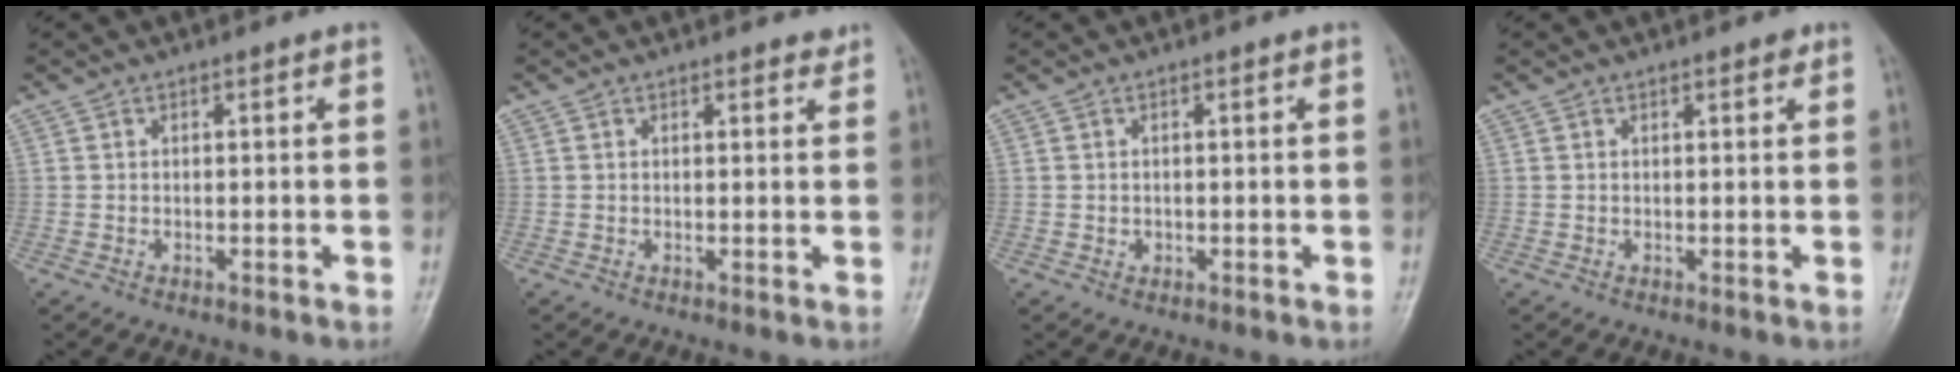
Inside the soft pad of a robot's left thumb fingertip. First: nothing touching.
{"total": 1.5, "force": [1.3, 0.5, 0.5], "torque": [0.002, -0.007, 0.014]}
{"total": 0.9, "force": [0.0, 0.8, 0.4], "torque": [-0.003, 0.001, 0.002]}
{"total": 1.3, "force": [0.8, 0.4, 0.8], "torque": [-0.009, -0.003, 0.010]}